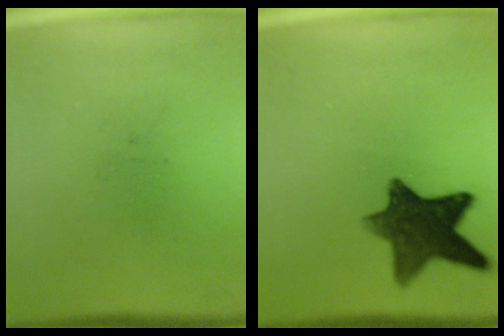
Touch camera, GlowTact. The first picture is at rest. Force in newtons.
{"total": 10.8}